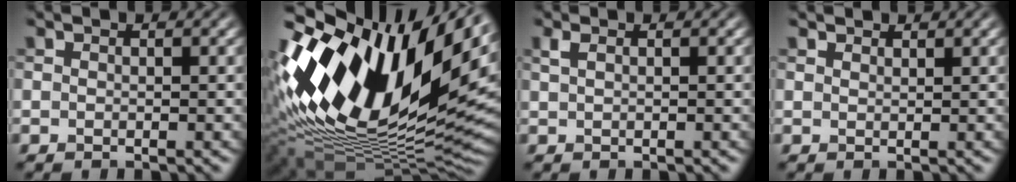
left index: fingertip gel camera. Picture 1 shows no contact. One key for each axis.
{"total": 18.2, "fx": 5.0, "fy": 8.6, "fz": 15.2, "tx": -0.268, "ty": 0.009, "tz": 0.076}
{"total": 1.1, "fx": 0.6, "fy": 0.4, "fz": 0.8, "tx": -0.016, "ty": 0.005, "tz": 0.013}
{"total": 1.2, "fx": 1.1, "fy": 0.2, "fz": 0.1, "tx": -0.002, "ty": -0.001, "tz": 0.019}